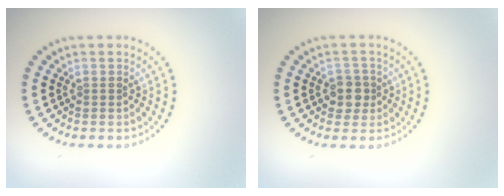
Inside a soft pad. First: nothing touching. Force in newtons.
{"total": 2.1, "press": 1.9, "slide": 0.8}